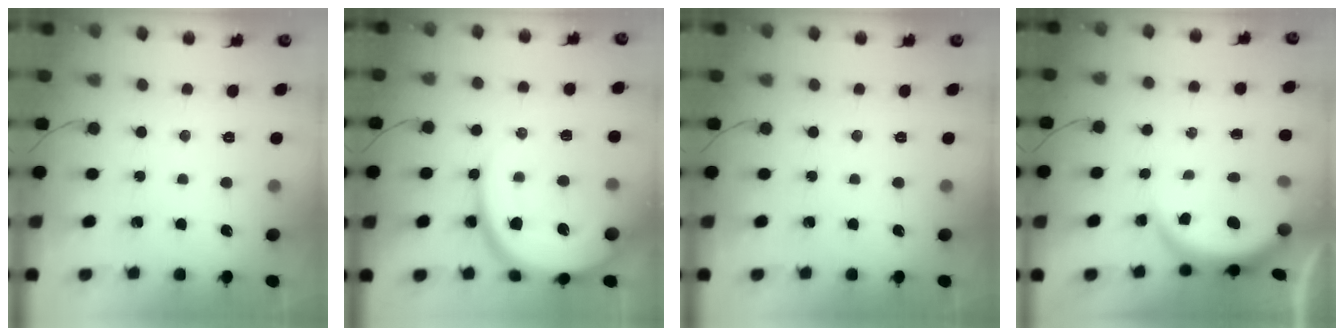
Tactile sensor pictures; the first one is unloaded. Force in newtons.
{"total": 15.0, "press": 14.9, "slide": 1.2}
{"total": 0.0}
{"total": 3.9, "press": 3.9, "slide": 0.2}